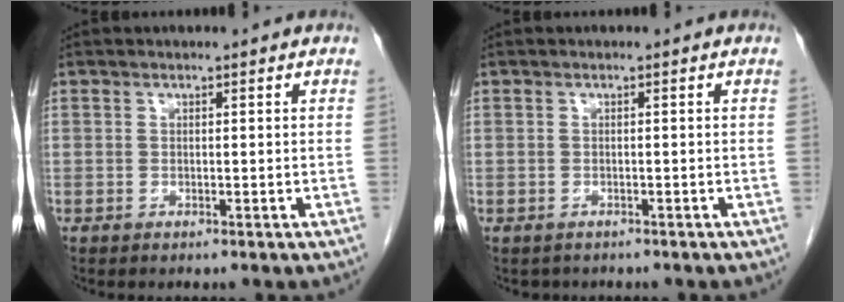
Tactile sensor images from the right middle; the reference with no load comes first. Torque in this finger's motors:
{"motor_torque": [-0.16, -0.24, 0.01, -0.01]}